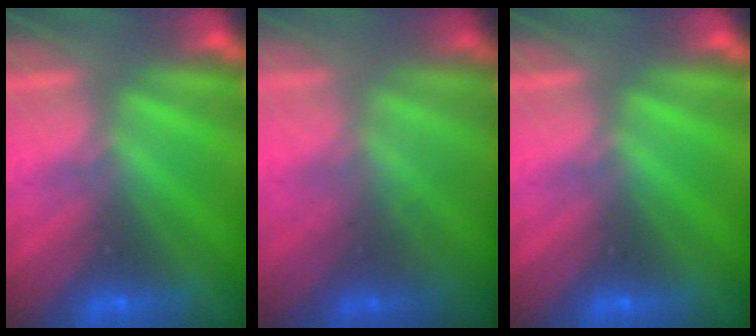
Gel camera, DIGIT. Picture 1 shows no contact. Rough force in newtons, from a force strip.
{"total": 1.4}
{"total": 0.0}